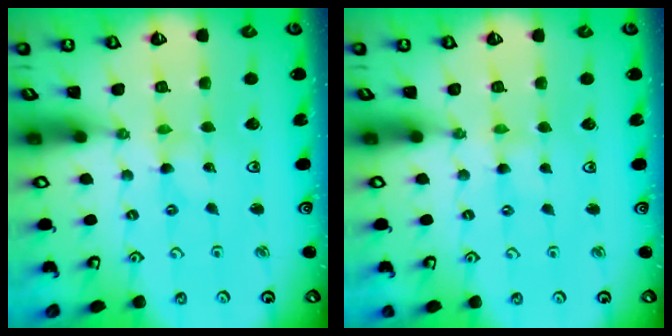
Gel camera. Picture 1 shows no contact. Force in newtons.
{"total": 1.1, "press": 1.1, "slide": 0.2}